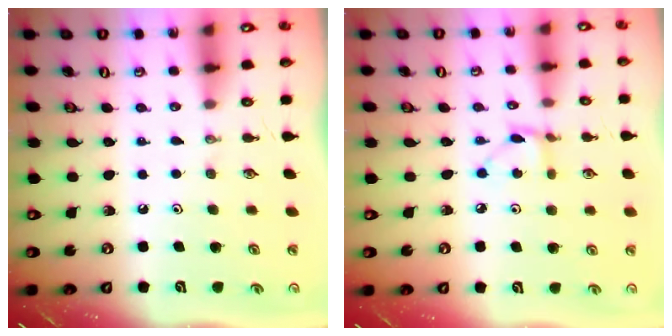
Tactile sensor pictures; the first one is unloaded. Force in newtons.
{"total": 3.7, "press": 3.7, "slide": 0.4}